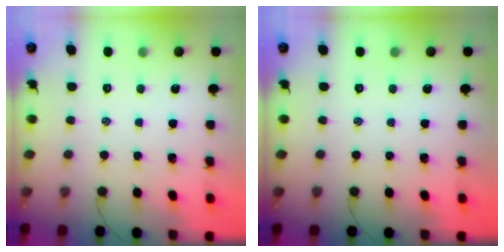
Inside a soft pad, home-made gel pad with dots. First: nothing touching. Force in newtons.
{"total": 0.0}